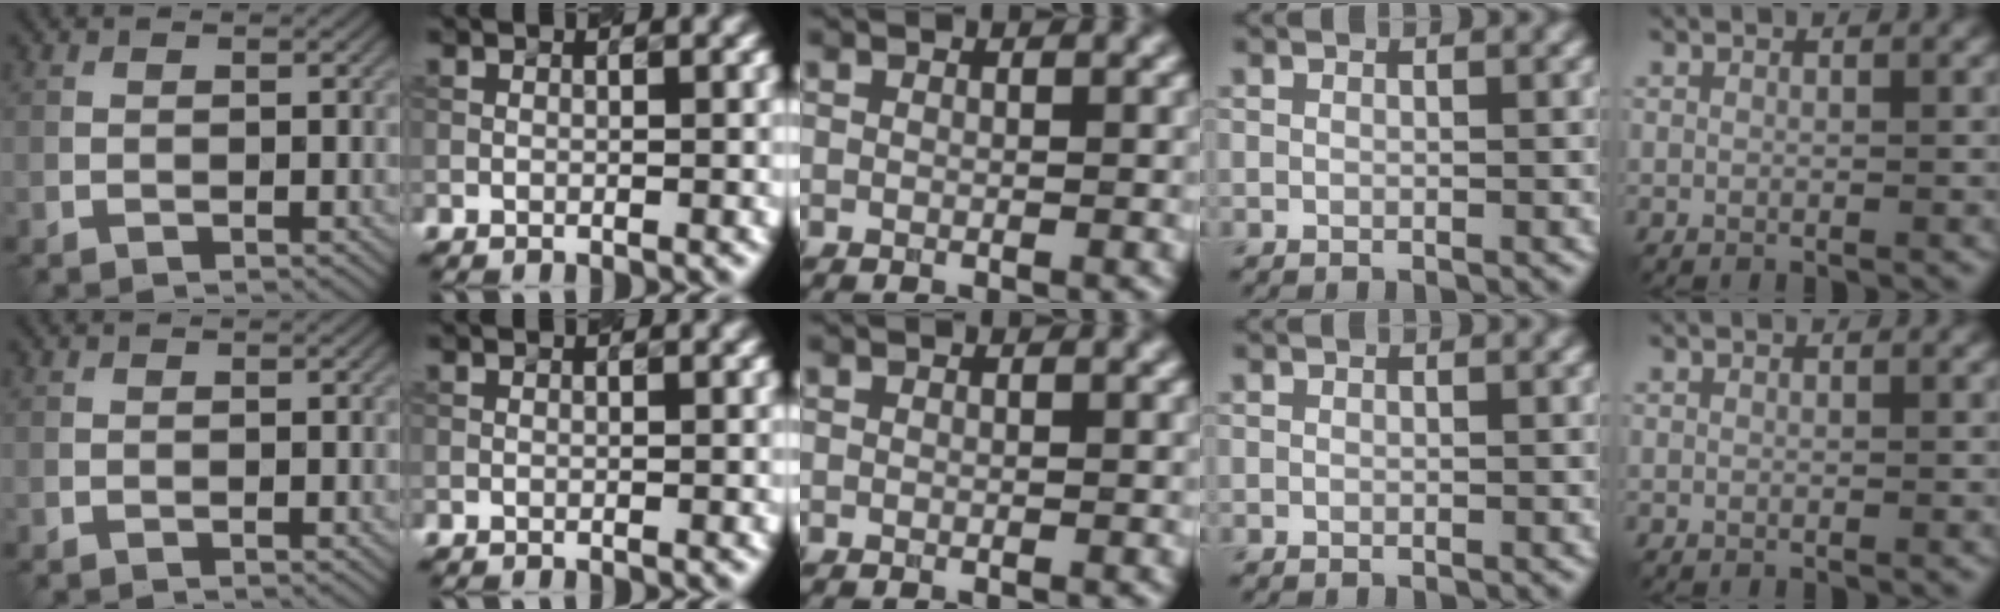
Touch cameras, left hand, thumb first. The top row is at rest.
{}